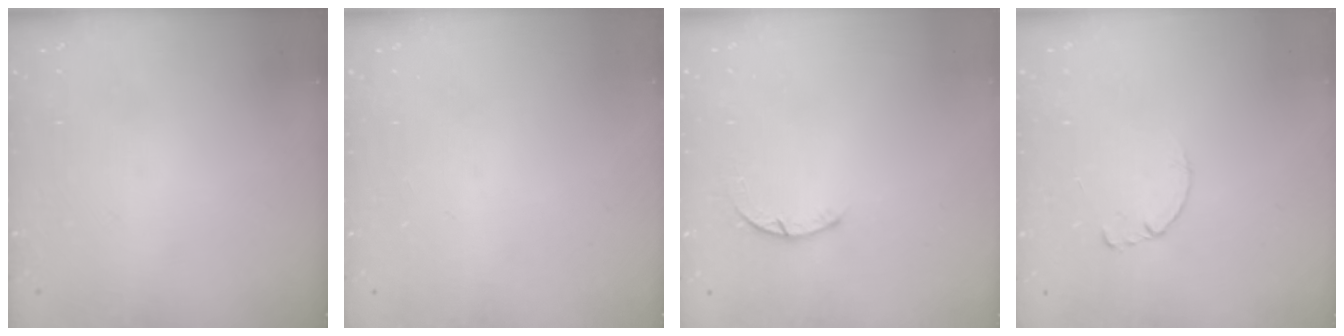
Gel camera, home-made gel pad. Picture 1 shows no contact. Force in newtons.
{"total": 0.0}
{"total": 1.2, "press": 1.2, "slide": 0.3}
{"total": 0.7, "press": 0.6, "slide": 0.1}